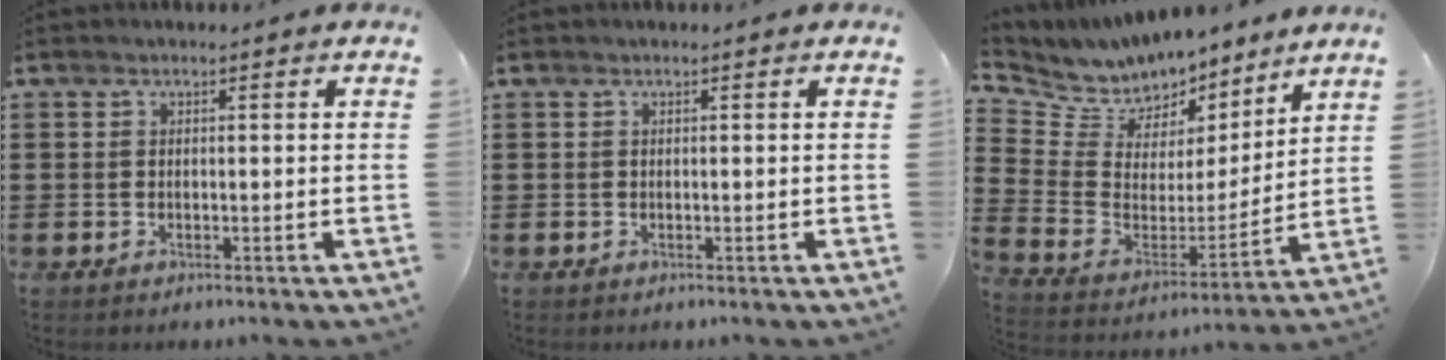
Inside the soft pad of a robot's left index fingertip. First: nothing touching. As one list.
[{"total": 0.0}, {"total": 8.4, "force": [7.6, 3.5, 0.4], "torque": [-0.065, -0.061, 0.140]}]